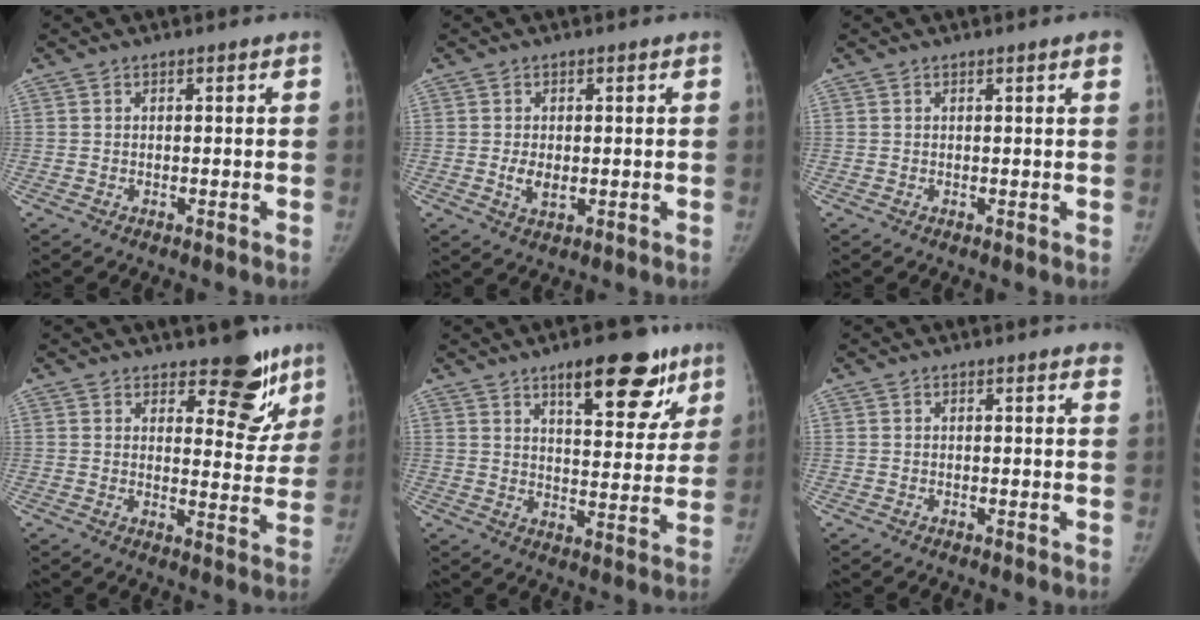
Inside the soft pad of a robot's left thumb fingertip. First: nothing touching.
{"total": 3.2, "force": [-0.4, 2.0, 2.5], "torque": [-0.042, -0.006, -0.002]}
{"total": 1.8, "force": [1.1, 0.1, 1.5], "torque": [-0.018, 0.002, 0.011]}
{"total": 10.4, "force": [7.4, 4.7, 5.6], "torque": [-0.022, -0.052, 0.101]}
{"total": 15.3, "force": [9.4, 5.8, 10.6], "torque": [-0.094, -0.042, 0.134]}
{"total": 2.3, "force": [2.0, 0.4, 0.9], "torque": [-0.005, -0.006, 0.009]}